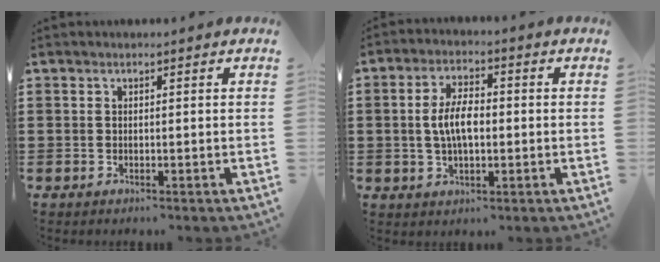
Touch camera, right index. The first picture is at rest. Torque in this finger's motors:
{"motor_torque": [1.18, -0.19, 0.56, 0.14]}